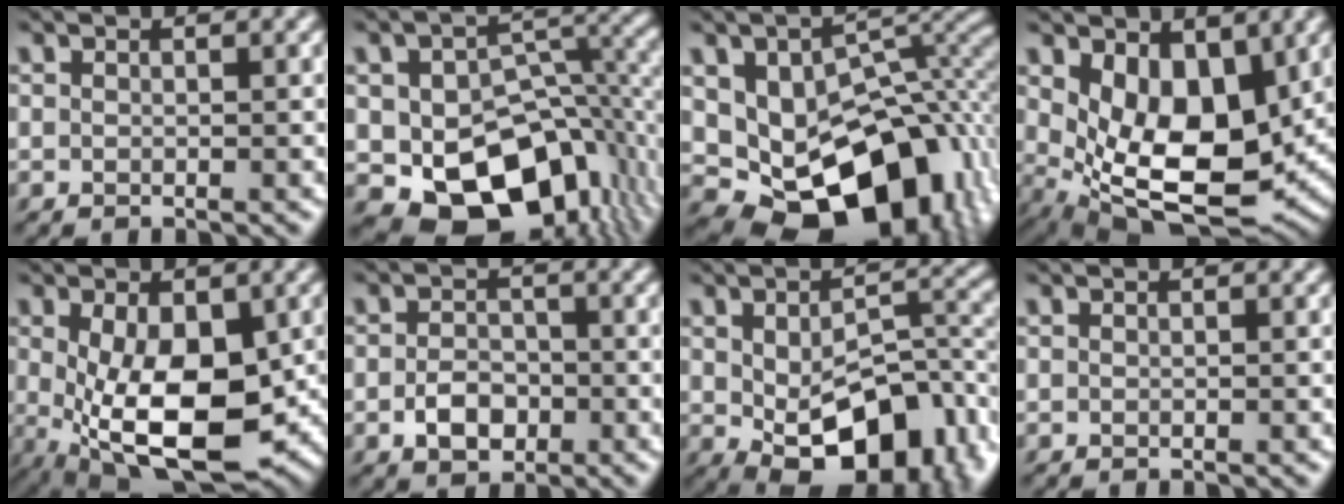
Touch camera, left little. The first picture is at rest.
{"total": 12.0, "force": [-4.3, 8.0, 7.9], "torque": [-0.123, -0.021, -0.054]}
{"total": 14.6, "force": [-3.2, 9.8, 10.4], "torque": [-0.148, -0.025, -0.037]}
{"total": 8.3, "force": [1.1, 4.7, 6.8], "torque": [-0.124, -0.025, 0.029]}
{"total": 11.1, "force": [-1.7, 5.9, 9.2], "torque": [-0.170, -0.035, -0.014]}
{"total": 3.1, "force": [-1.3, 2.2, 1.9], "torque": [-0.033, 0.001, -0.026]}
{"total": 12.4, "force": [-4.3, 6.6, 9.5], "torque": [-0.150, -0.021, -0.051]}
{"total": 0.0}